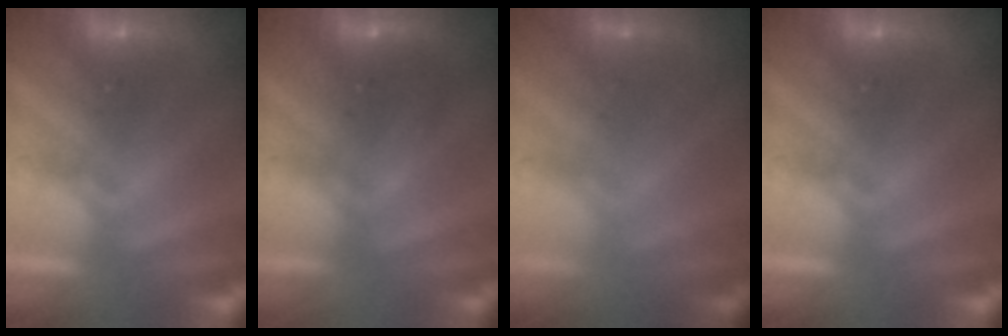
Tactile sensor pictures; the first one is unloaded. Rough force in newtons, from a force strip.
{"total": 2.6}
{"total": 1.8}
{"total": 0.0}